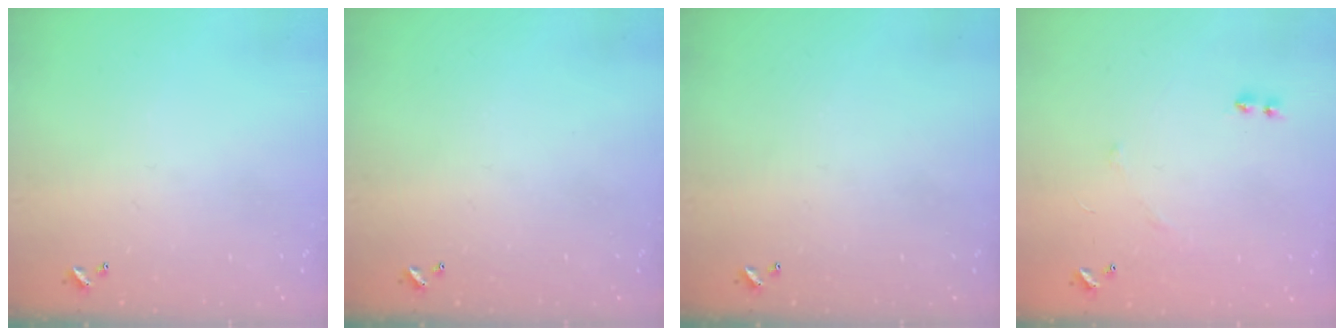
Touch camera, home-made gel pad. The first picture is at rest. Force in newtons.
{"total": 0.0}
{"total": 0.0}
{"total": 5.7, "press": 5.6, "slide": 0.8}